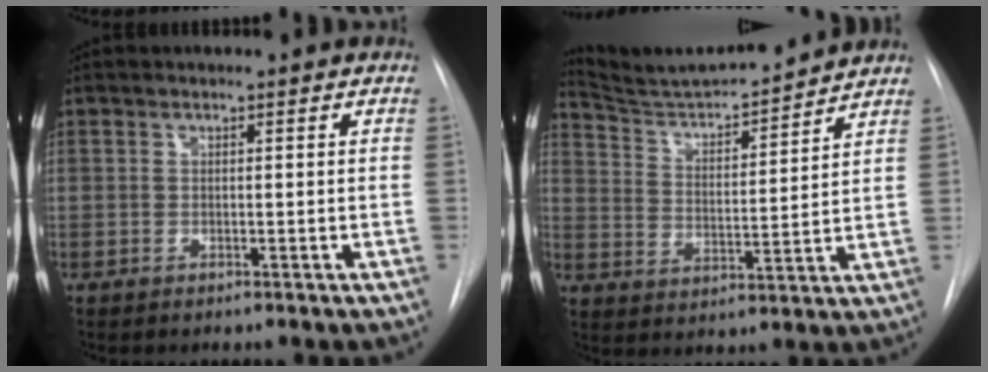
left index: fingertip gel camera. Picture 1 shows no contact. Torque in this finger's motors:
{"motor_torque": [-0.20, -0.33, -0.62, -0.07]}